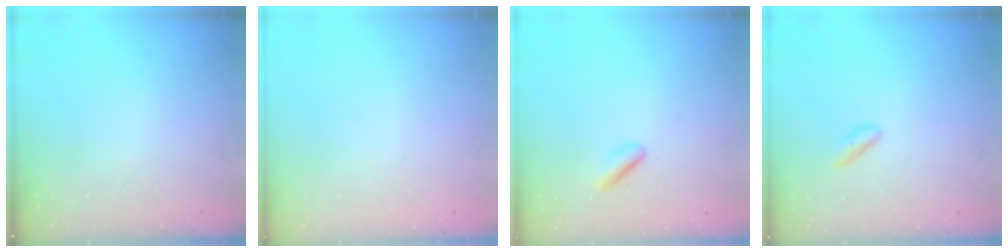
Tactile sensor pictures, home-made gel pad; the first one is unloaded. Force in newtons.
{"total": 2.1, "press": 2.1, "slide": 0.1}
{"total": 2.2, "press": 1.8, "slide": 1.2}
{"total": 3.7, "press": 3.5, "slide": 1.3}